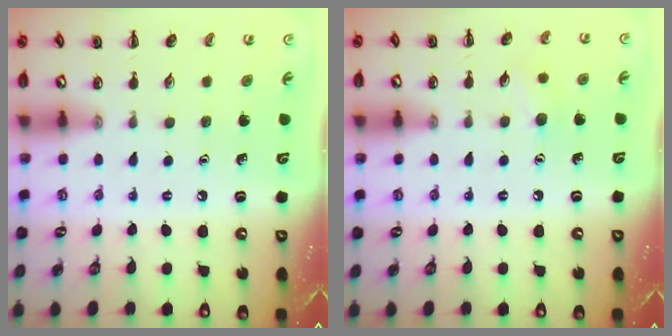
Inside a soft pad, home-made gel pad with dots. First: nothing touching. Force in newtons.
{"total": 5.8, "press": 5.6, "slide": 1.4}